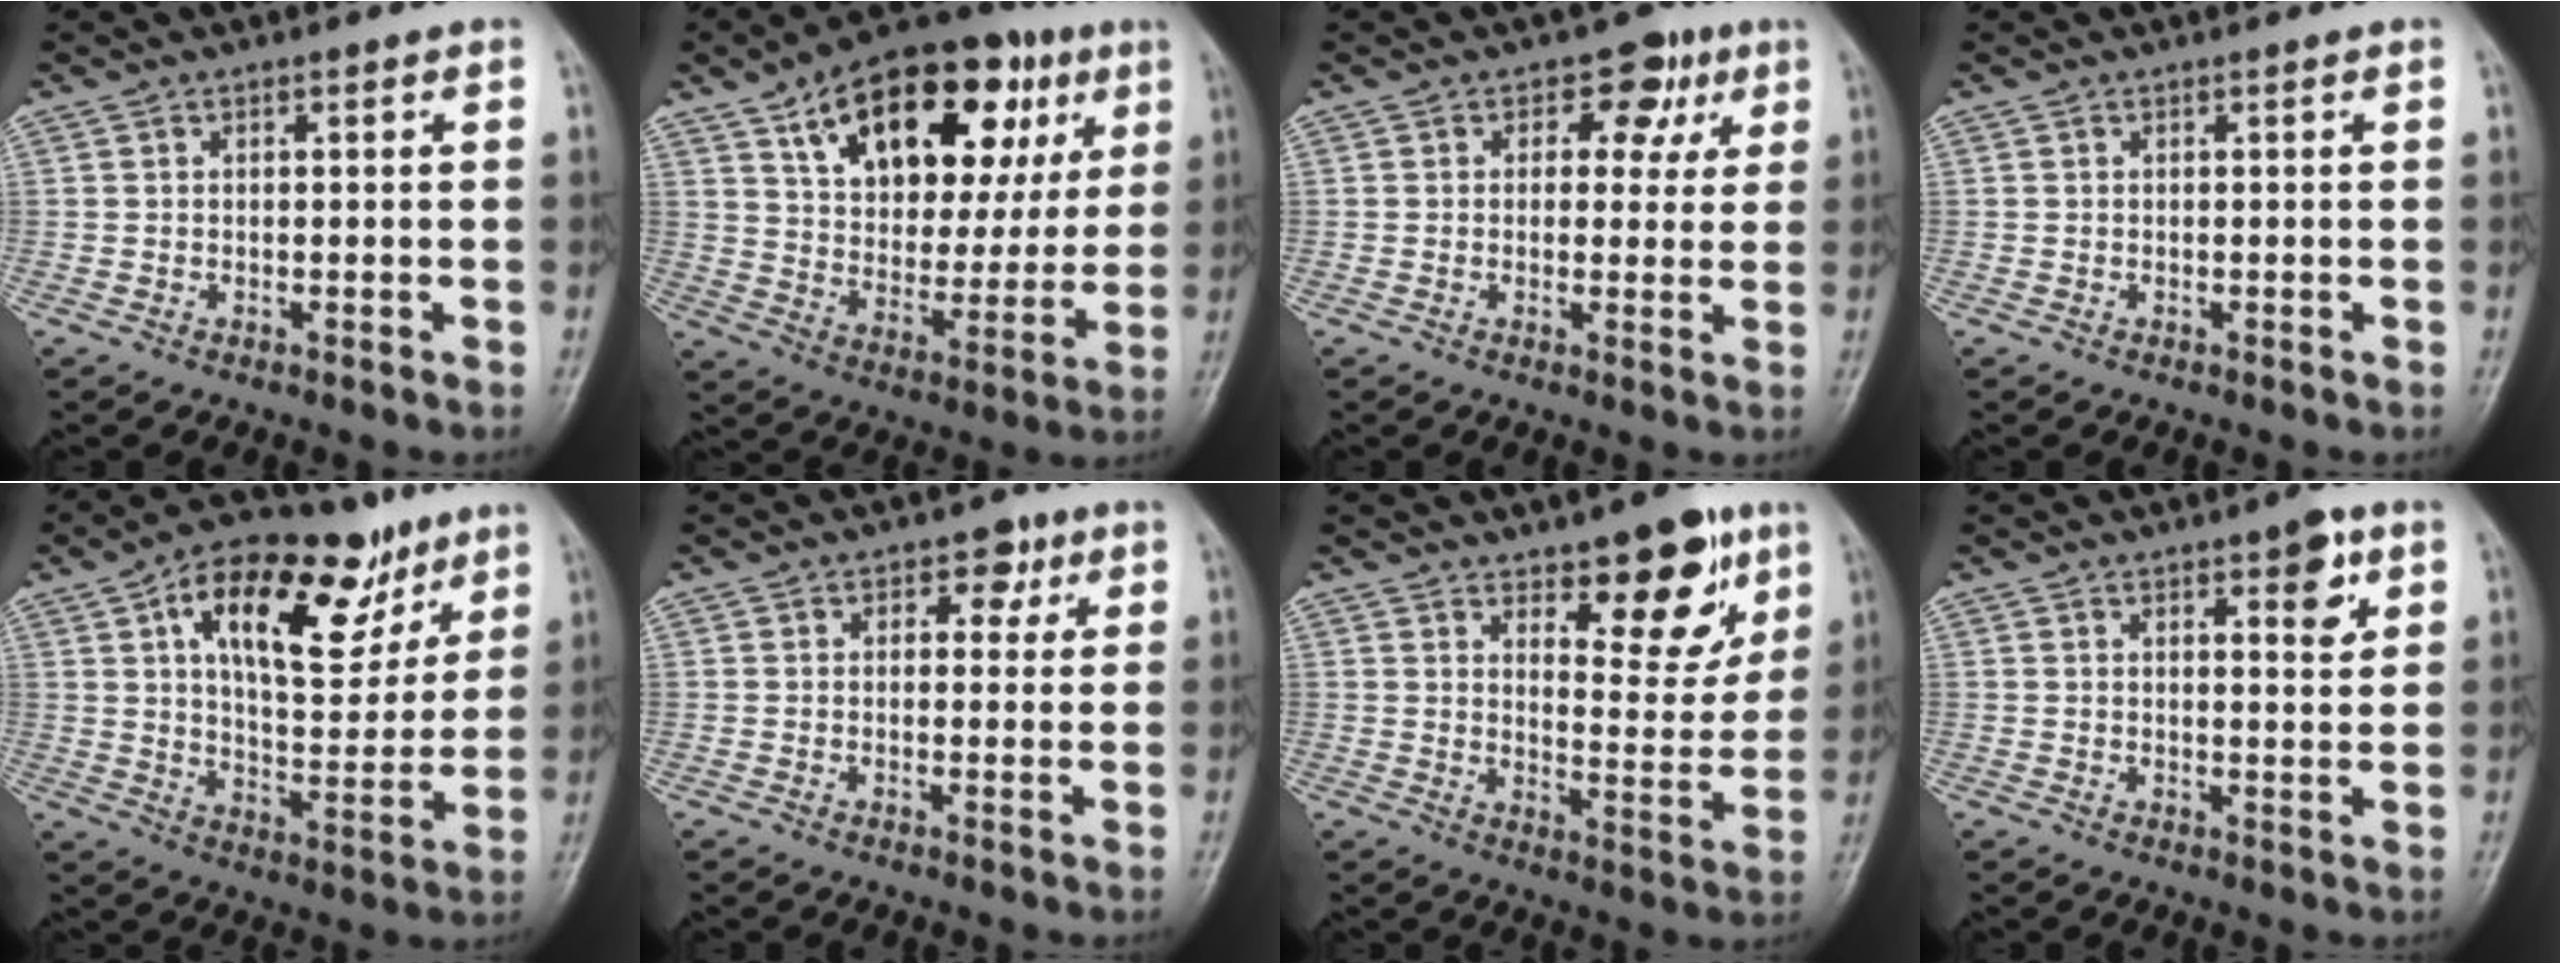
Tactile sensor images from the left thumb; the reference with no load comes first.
{"total": 25.8, "force": [11.7, 13.9, 18.3], "torque": [-0.237, -0.002, 0.186]}
{"total": 6.4, "force": [2.5, 4.6, 3.7], "torque": [-0.002, -0.002, 0.023]}
{"total": 0.0}
{"total": 21.7, "force": [10.6, 10.6, 15.7], "torque": [-0.199, -0.021, 0.171]}
{"total": 4.1, "force": [1.8, 2.9, 2.2], "torque": [-0.001, -0.003, 0.019]}
{"total": 12.7, "force": [7.5, 5.5, 8.6], "torque": [-0.075, -0.047, 0.109]}
{"total": 5.6, "force": [2.8, 2.1, 4.3], "torque": [-0.045, -0.014, 0.036]}